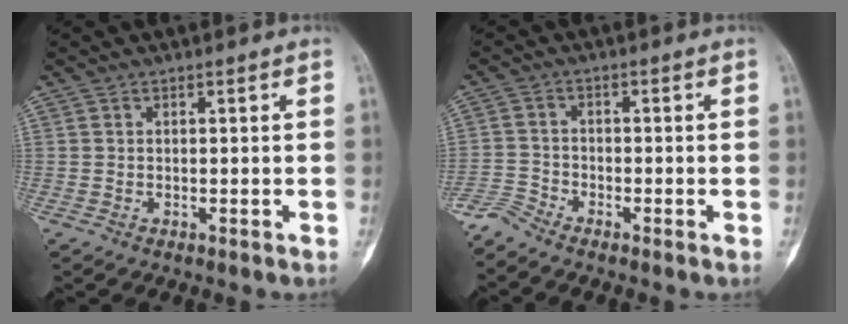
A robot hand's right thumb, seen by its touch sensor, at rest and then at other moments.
{"total": 3.2, "force": [-3.2, 0.2, 0.1], "torque": [-0.008, -0.008, -0.075]}